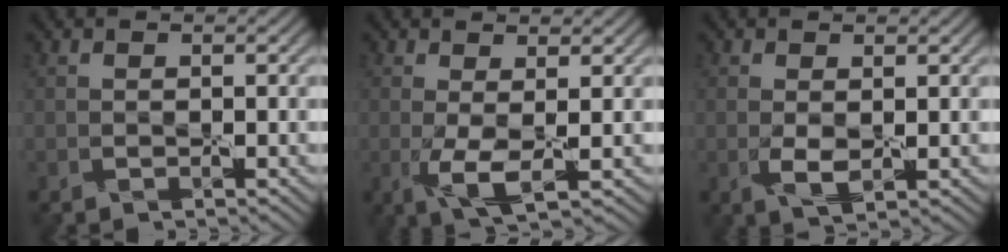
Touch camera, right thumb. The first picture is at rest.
{"total": 3.7, "force": [-0.1, 1.0, 3.6], "torque": [-0.083, -0.005, -0.003]}
{"total": 2.5, "force": [0.0, 1.3, 2.1], "torque": [-0.050, -0.007, 0.005]}